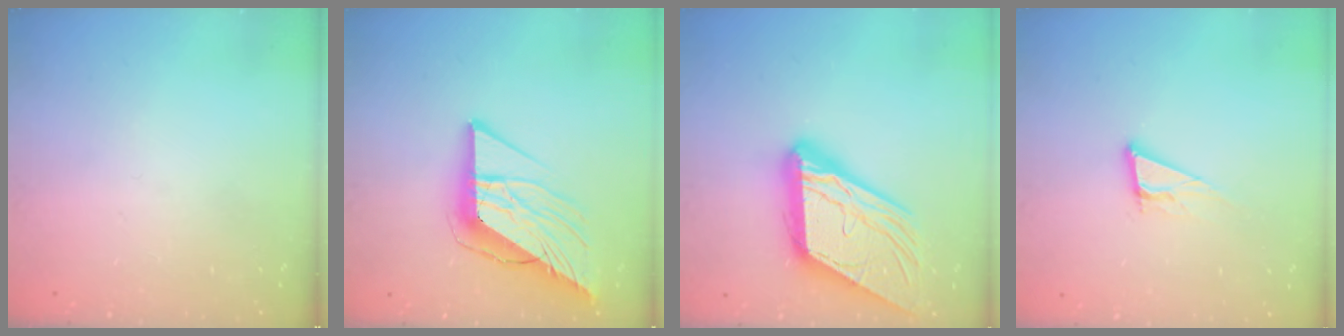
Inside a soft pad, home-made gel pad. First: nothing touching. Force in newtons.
{"total": 14.7, "press": 14.6, "slide": 1.7}
{"total": 20.7, "press": 20.6, "slide": 2.1}
{"total": 7.6, "press": 7.3, "slide": 2.3}